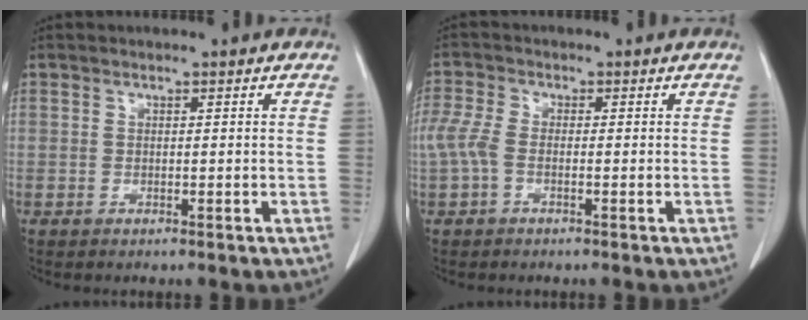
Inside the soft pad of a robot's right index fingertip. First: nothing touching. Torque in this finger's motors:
{"motor_torque": [0.73, -0.17, 0.22, 0.09]}